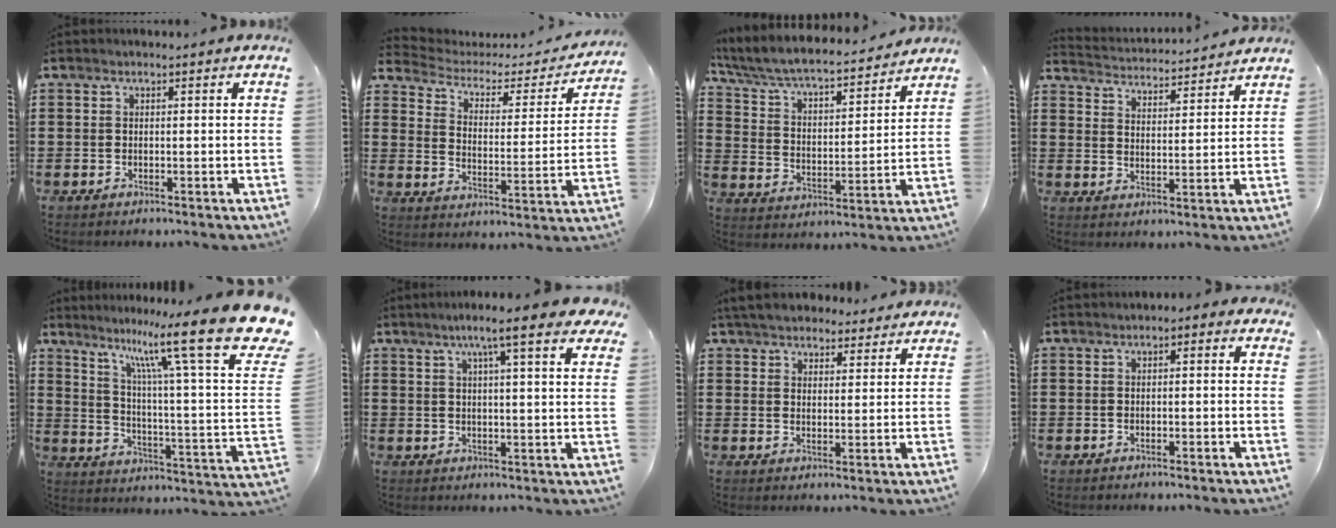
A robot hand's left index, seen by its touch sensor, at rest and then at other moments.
{"total": 2.9, "force": [2.3, 1.5, 1.1], "torque": [-0.042, -0.017, 0.030]}
{"total": 5.6, "force": [5.1, 0.6, 2.2], "torque": [-0.067, -0.040, 0.081]}
{"total": 3.3, "force": [3.3, -0.3, -0.3], "torque": [-0.015, -0.029, 0.052]}
{"total": 17.9, "force": [11.5, 1.8, 13.6], "torque": [-0.247, -0.068, 0.181]}
{"total": 8.0, "force": [5.6, 0.7, 5.7], "torque": [-0.102, -0.013, 0.089]}
{"total": 5.1, "force": [4.8, 1.6, 1.1], "torque": [-0.040, -0.007, 0.089]}
{"total": 0.9, "force": [-0.6, 0.5, 0.4], "torque": [-0.012, 0.002, -0.013]}